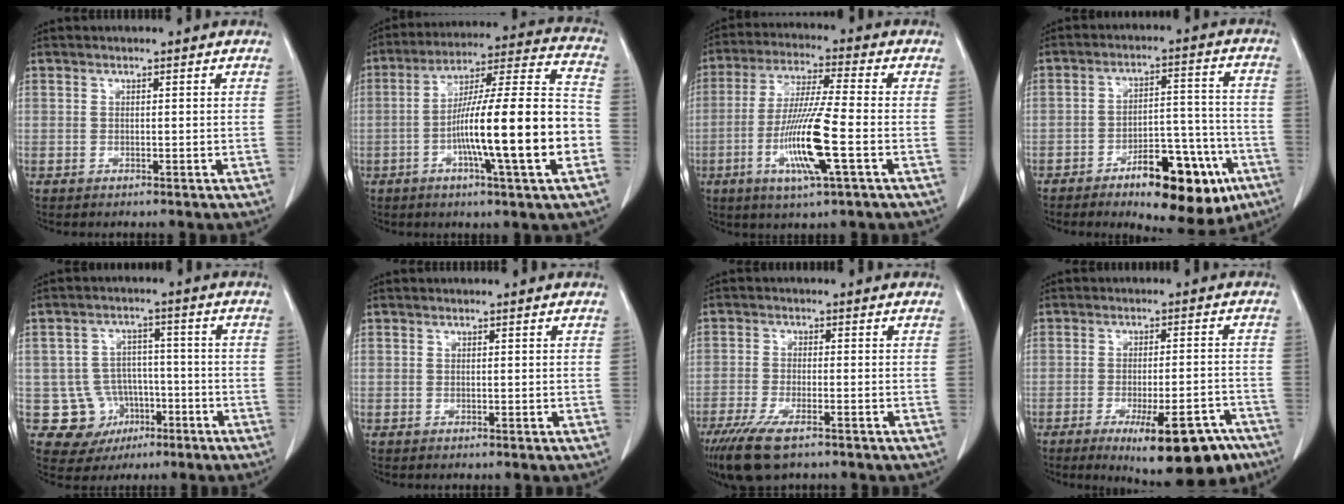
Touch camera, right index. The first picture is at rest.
{"total": 19.6, "force": [-4.9, 0.8, 19.0], "torque": [-0.289, 0.012, -0.079]}
{"total": 12.6, "force": [-3.6, 0.1, 12.0], "torque": [-0.239, -0.017, -0.072]}
{"total": 15.0, "force": [-8.5, 5.6, 11.0], "torque": [-0.129, 0.023, -0.117]}
{"total": 8.3, "force": [-2.7, 7.8, 1.2], "torque": [-0.016, 0.019, -0.030]}
{"total": 0.0}
{"total": 8.8, "force": [-6.0, 2.3, 6.0], "torque": [-0.105, -0.020, -0.097]}
{"total": 13.6, "force": [-8.9, 3.2, 9.8], "torque": [-0.094, 0.003, -0.122]}